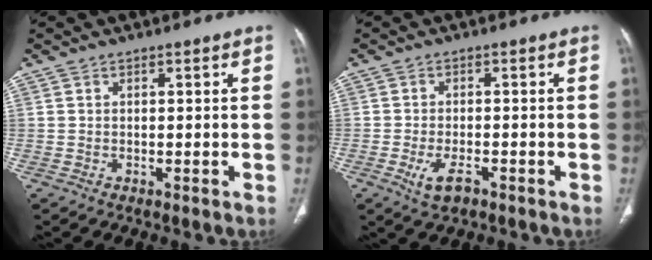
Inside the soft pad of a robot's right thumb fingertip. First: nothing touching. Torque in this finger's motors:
{"motor_torque": [0.02, 0.01, -0.09, -0.01, 0.02]}